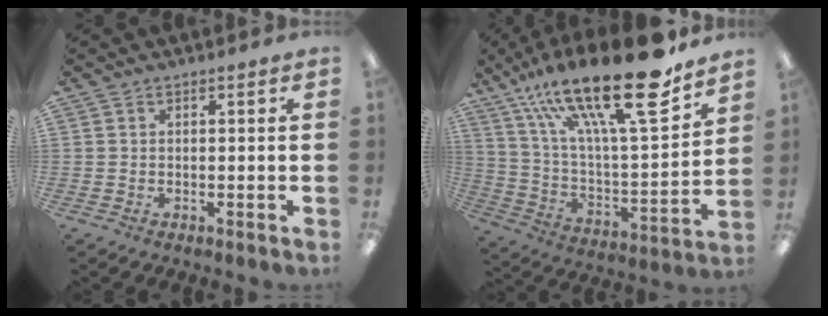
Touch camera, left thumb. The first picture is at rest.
{"total": 27.7, "force": [18.7, 6.7, 19.3], "torque": [-0.324, -0.122, 0.309]}